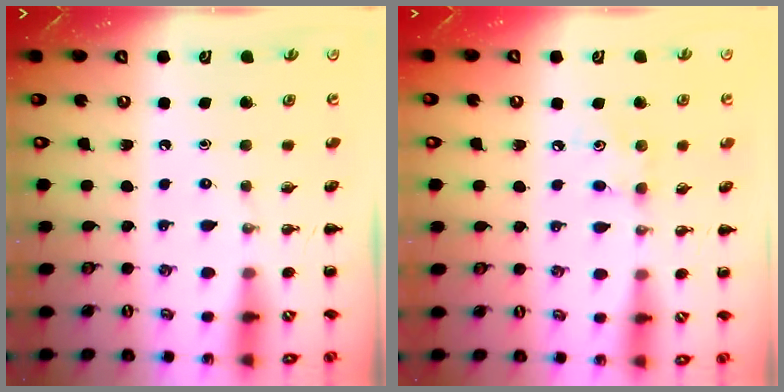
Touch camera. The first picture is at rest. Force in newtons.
{"total": 5.6, "press": 5.5, "slide": 1.0}